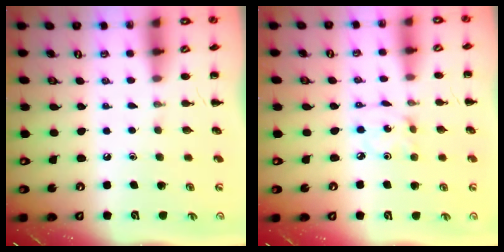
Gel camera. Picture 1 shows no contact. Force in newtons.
{"total": 2.5, "press": 2.5, "slide": 0.5}